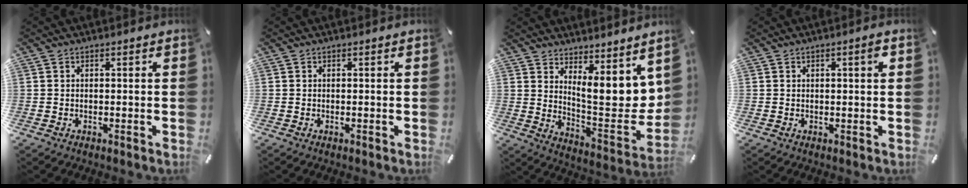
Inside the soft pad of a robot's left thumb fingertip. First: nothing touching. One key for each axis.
{"total": 0.0}
{"total": 10.5, "fx": 6.3, "fy": 4.4, "fz": 7.2, "tx": -0.087, "ty": -0.068, "tz": 0.115}
{"total": 1.8, "fx": 0.8, "fy": 0.4, "fz": 1.6, "tx": -0.024, "ty": 0.001, "tz": 0.009}